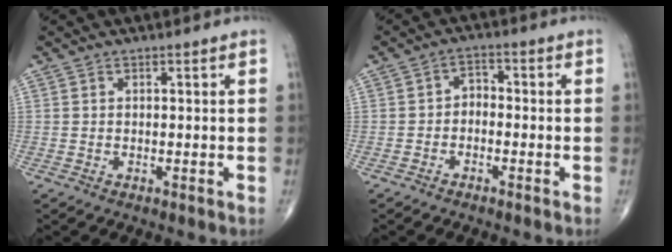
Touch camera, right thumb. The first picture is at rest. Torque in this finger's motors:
{"motor_torque": [0.02, -0.14, 0.12, -0.05, 0.01]}